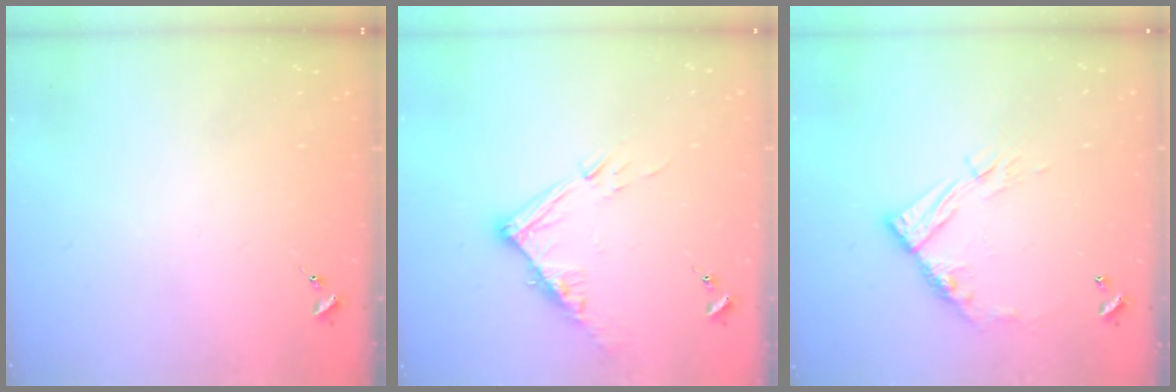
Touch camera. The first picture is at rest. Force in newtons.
{"total": 12.1, "press": 12.1, "slide": 1.2}
{"total": 11.8, "press": 11.7, "slide": 1.0}